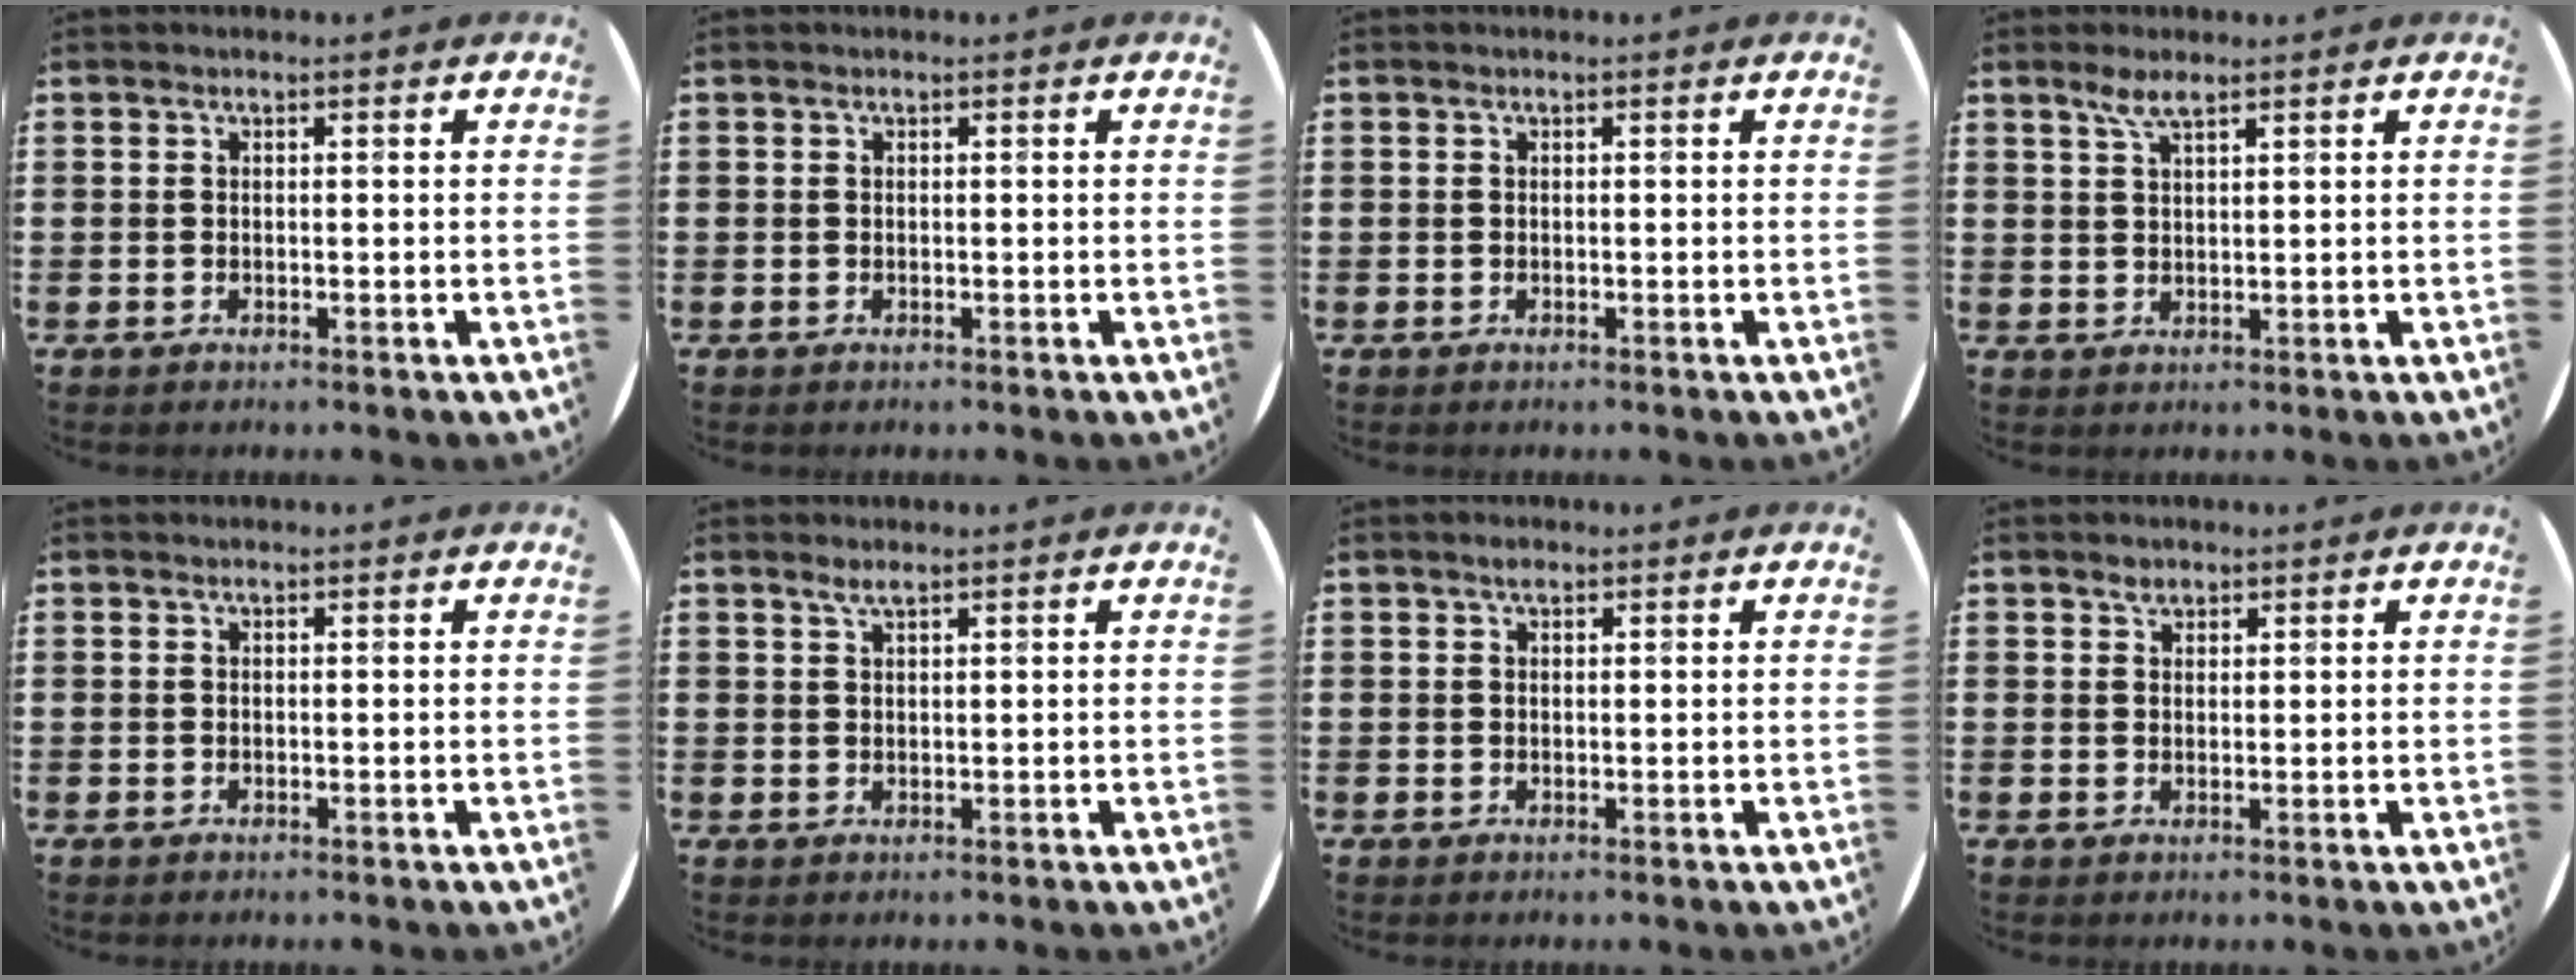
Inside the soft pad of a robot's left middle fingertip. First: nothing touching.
{"total": 0.0}
{"total": 0.0}
{"total": 3.0, "force": [2.2, 0.5, 2.0], "torque": [-0.043, 0.006, 0.038]}
{"total": 0.0}
{"total": 1.4, "force": [1.1, 0.0, 0.9], "torque": [-0.017, 0.002, 0.020]}
{"total": 0.9, "force": [0.6, 0.3, 0.5], "torque": [-0.010, 0.005, 0.010]}
{"total": 1.2, "force": [1.1, 0.5, 0.2], "torque": [0.003, 0.000, 0.018]}